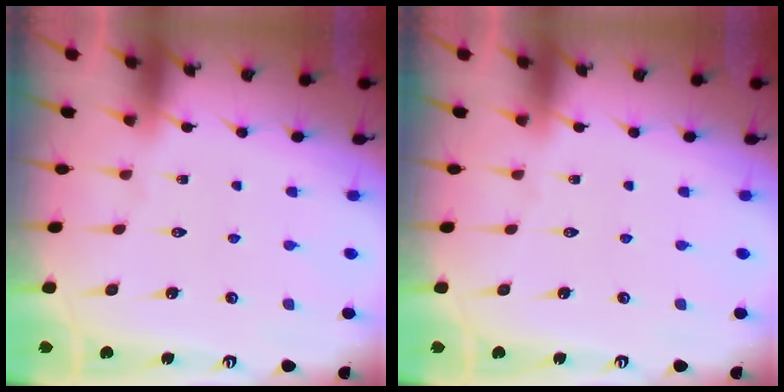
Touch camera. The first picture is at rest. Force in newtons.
{"total": 0.0}